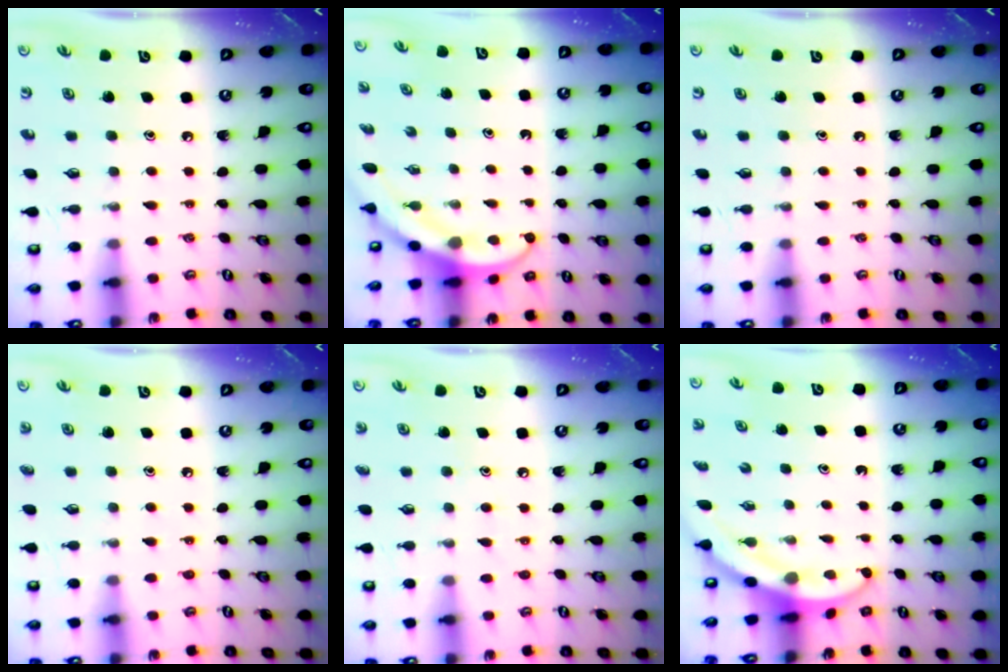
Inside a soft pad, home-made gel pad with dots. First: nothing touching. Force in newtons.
{"total": 3.7, "press": 3.7, "slide": 0.4}
{"total": 0.0}
{"total": 4.8, "press": 4.7, "slide": 0.2}
{"total": 5.2, "press": 5.2, "slide": 0.4}
{"total": 3.3, "press": 3.3, "slide": 0.2}